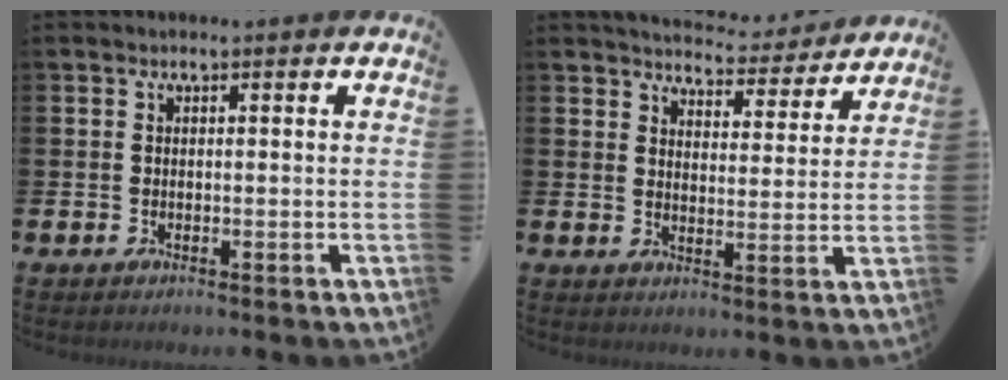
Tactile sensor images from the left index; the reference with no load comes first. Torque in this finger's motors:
{"motor_torque": [0.93, -1.21, 0.08, 0.03]}